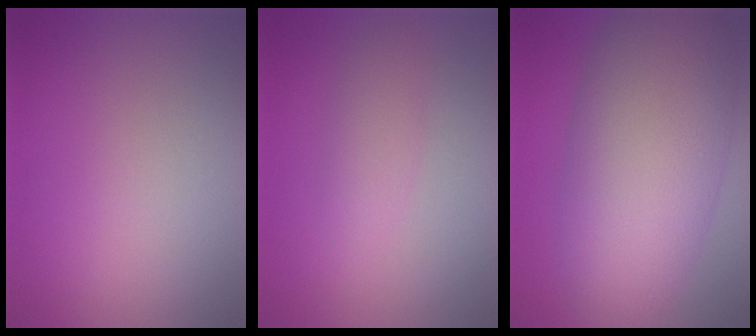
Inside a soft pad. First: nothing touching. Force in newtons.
{"total": 1.8, "press": 1.8, "slide": 0.0}
{"total": 10.8, "press": 10.8, "slide": 0.4}